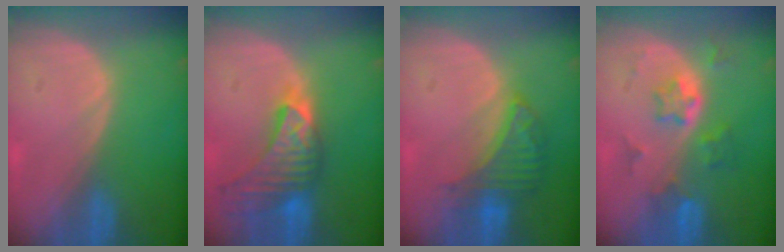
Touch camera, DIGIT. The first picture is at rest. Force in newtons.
{"total": 9.0, "press": 8.5, "slide": 3.2}
{"total": 6.6, "press": 6.1, "slide": 2.5}
{"total": 5.9, "press": 5.3, "slide": 2.5}